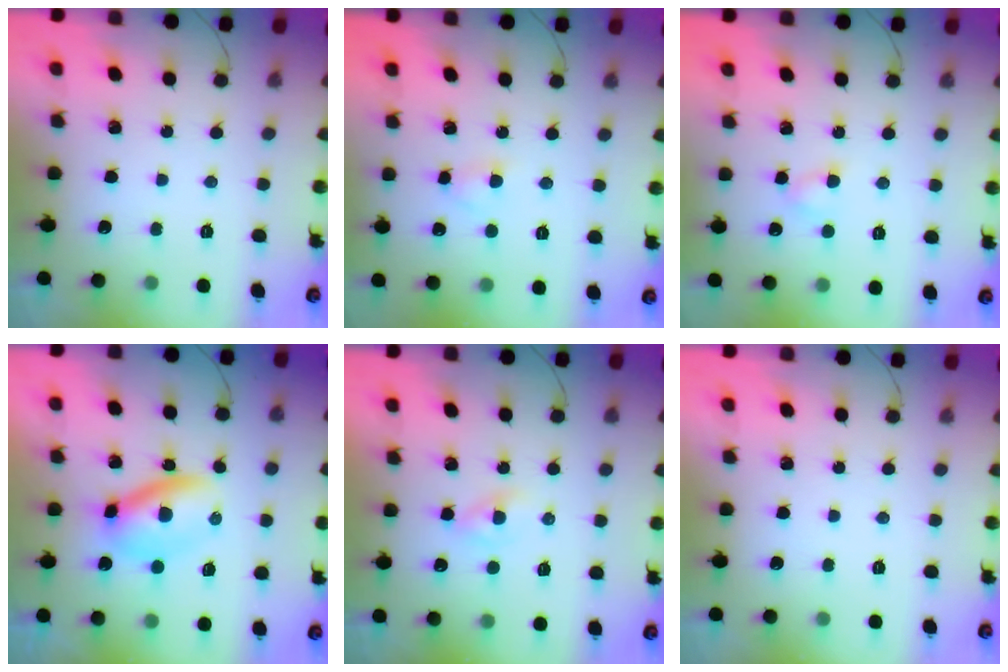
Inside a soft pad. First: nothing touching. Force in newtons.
{"total": 2.4, "press": 2.2, "slide": 1.1}
{"total": 2.6, "press": 2.5, "slide": 0.8}
{"total": 6.0, "press": 5.9, "slide": 1.1}
{"total": 1.9, "press": 1.7, "slide": 0.8}
{"total": 0.0}